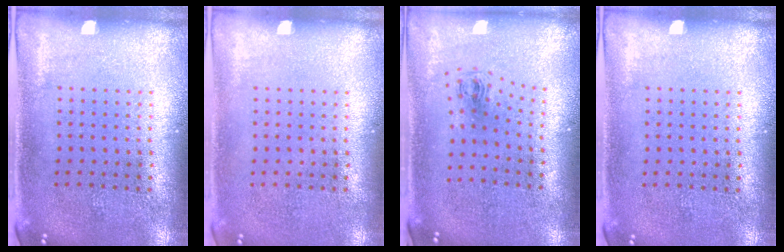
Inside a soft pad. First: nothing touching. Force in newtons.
{"total": 0.0}
{"total": 0.7, "press": 0.4, "slide": 0.6}
{"total": 0.0}